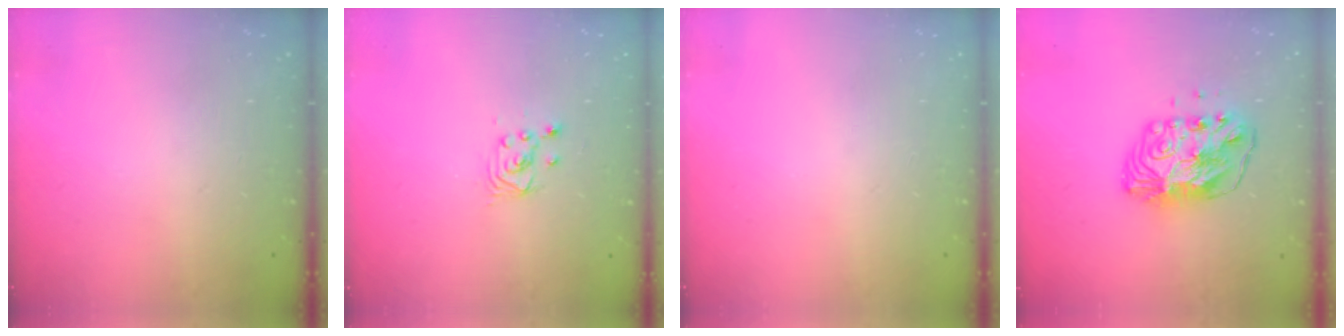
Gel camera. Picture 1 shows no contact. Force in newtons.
{"total": 2.2, "press": 2.2, "slide": 0.3}
{"total": 0.0}
{"total": 10.8, "press": 10.8, "slide": 1.0}